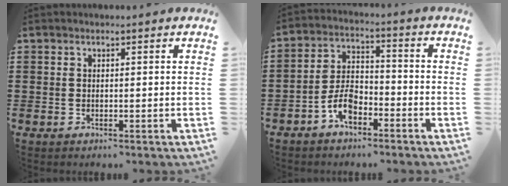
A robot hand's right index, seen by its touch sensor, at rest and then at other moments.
{"total": 6.3, "force": [-3.6, 3.0, 4.2], "torque": [-0.089, 0.008, -0.069]}